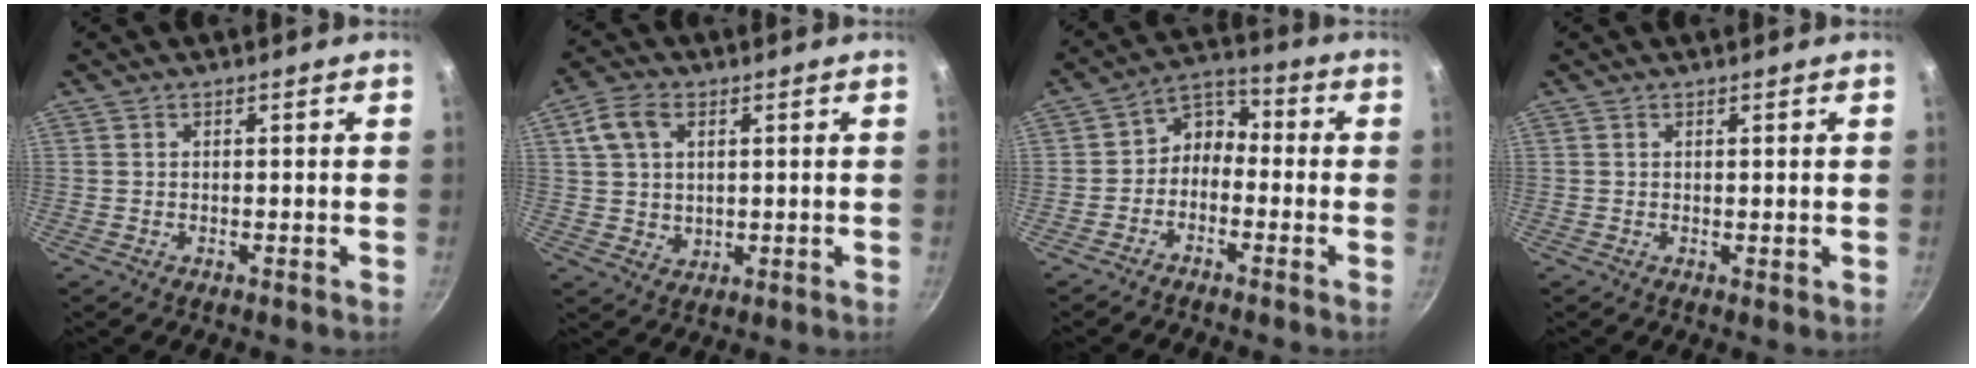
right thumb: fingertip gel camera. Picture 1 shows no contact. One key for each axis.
{"total": 7.5, "fx": 2.6, "fy": 5.2, "fz": 4.8, "tx": -0.082, "ty": -0.003, "tz": 0.048}
{"total": 6.1, "fx": -2.2, "fy": 4.6, "fz": 3.3, "tx": -0.032, "ty": 0.047, "tz": -0.056}
{"total": 0.6, "fx": 0.3, "fy": 0.2, "fz": 0.4, "tx": -0.004, "ty": -0.005, "tz": 0.003}